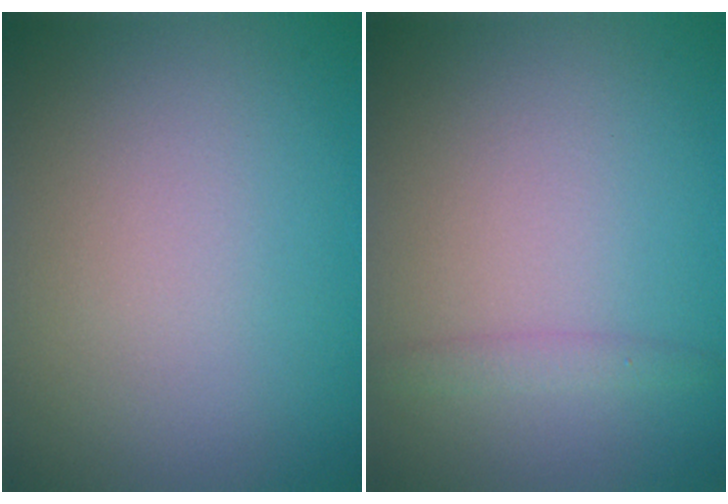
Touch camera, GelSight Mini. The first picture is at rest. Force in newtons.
{"total": 1.1, "press": 1.0, "slide": 0.1}